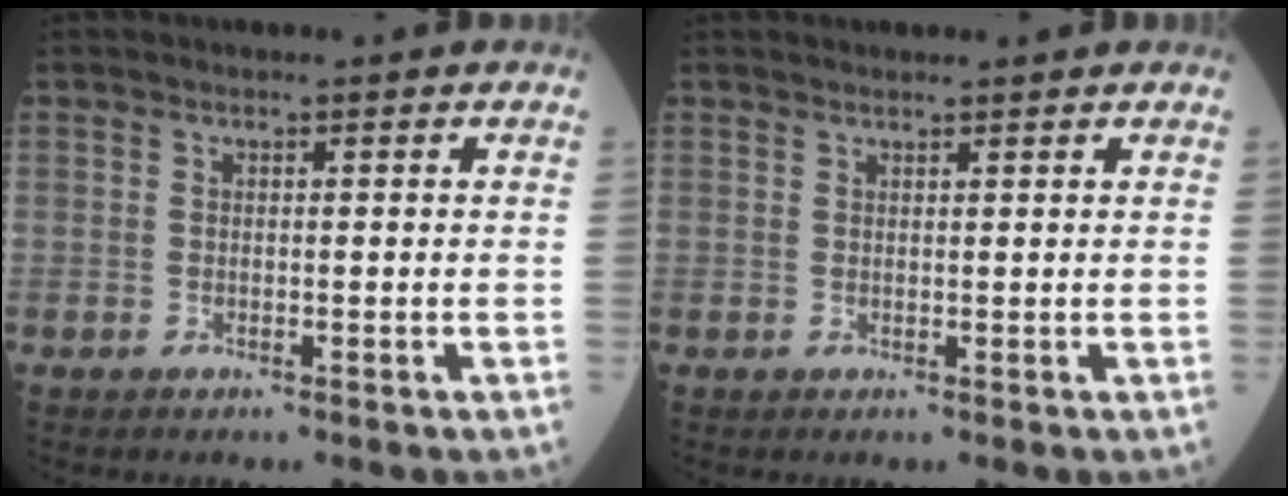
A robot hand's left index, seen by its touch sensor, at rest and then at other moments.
{"total": 1.7, "force": [1.6, 0.3, 0.4], "torque": [-0.007, 0.011, 0.023]}